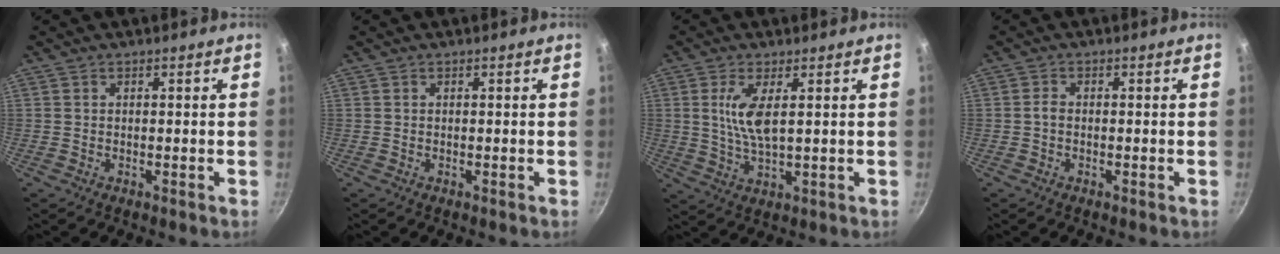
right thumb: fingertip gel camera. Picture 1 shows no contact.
{"total": 0.0}
{"total": 6.9, "force": [1.7, 2.2, 6.3], "torque": [-0.127, -0.009, 0.037]}
{"total": 1.3, "force": [-0.3, 0.9, 1.0], "torque": [-0.019, 0.007, -0.007]}